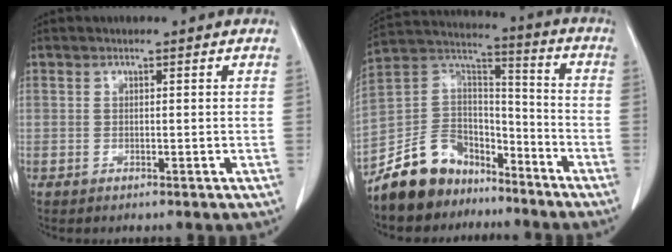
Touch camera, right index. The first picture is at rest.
{"total": 12.7, "force": [-9.6, 7.8, 3.0], "torque": [-0.067, 0.065, -0.173]}